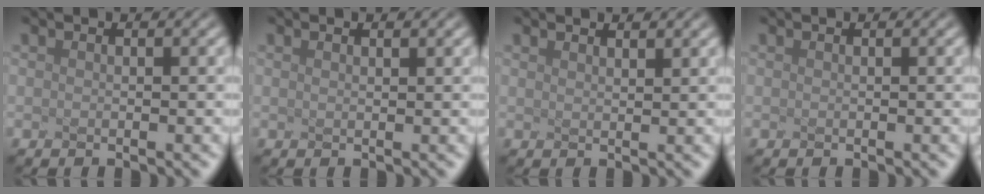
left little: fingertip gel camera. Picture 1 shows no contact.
{"total": 0.9, "force": [0.6, 0.3, 0.6], "torque": [-0.004, 0.011, 0.001]}
{"total": 1.3, "force": [1.2, 0.2, 0.5], "torque": [-0.002, 0.014, 0.014]}
{"total": 0.0}